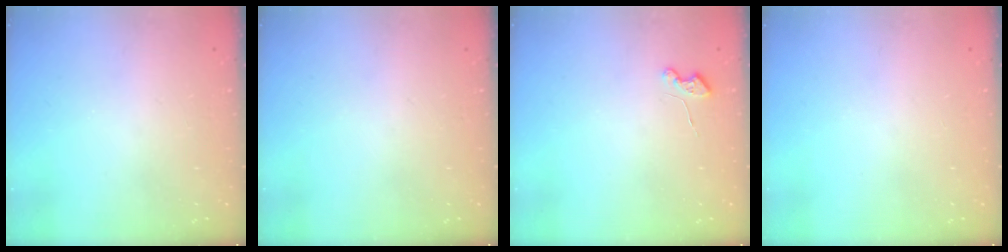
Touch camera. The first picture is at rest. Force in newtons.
{"total": 0.0}
{"total": 3.5, "press": 3.5, "slide": 0.4}
{"total": 0.0}